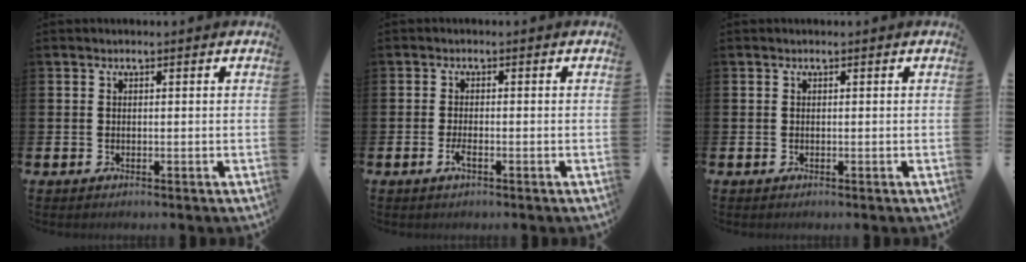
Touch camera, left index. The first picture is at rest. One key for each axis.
{"total": 1.7, "fx": -0.8, "fy": 0.4, "fz": 1.5, "tx": -0.033, "ty": 0.003, "tz": -0.014}
{"total": 0.0}